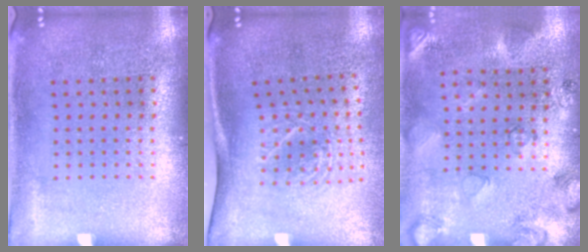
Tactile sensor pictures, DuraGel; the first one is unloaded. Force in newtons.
{"total": 1.9, "press": 1.3, "slide": 1.4}
{"total": 2.5, "press": 1.8, "slide": 1.8}